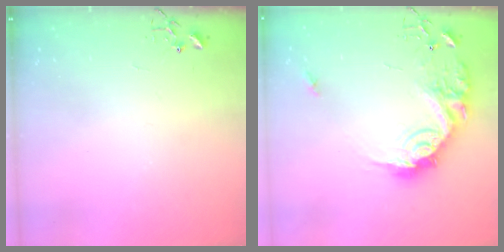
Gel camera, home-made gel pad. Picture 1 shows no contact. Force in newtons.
{"total": 19.2, "press": 19.2, "slide": 1.0}